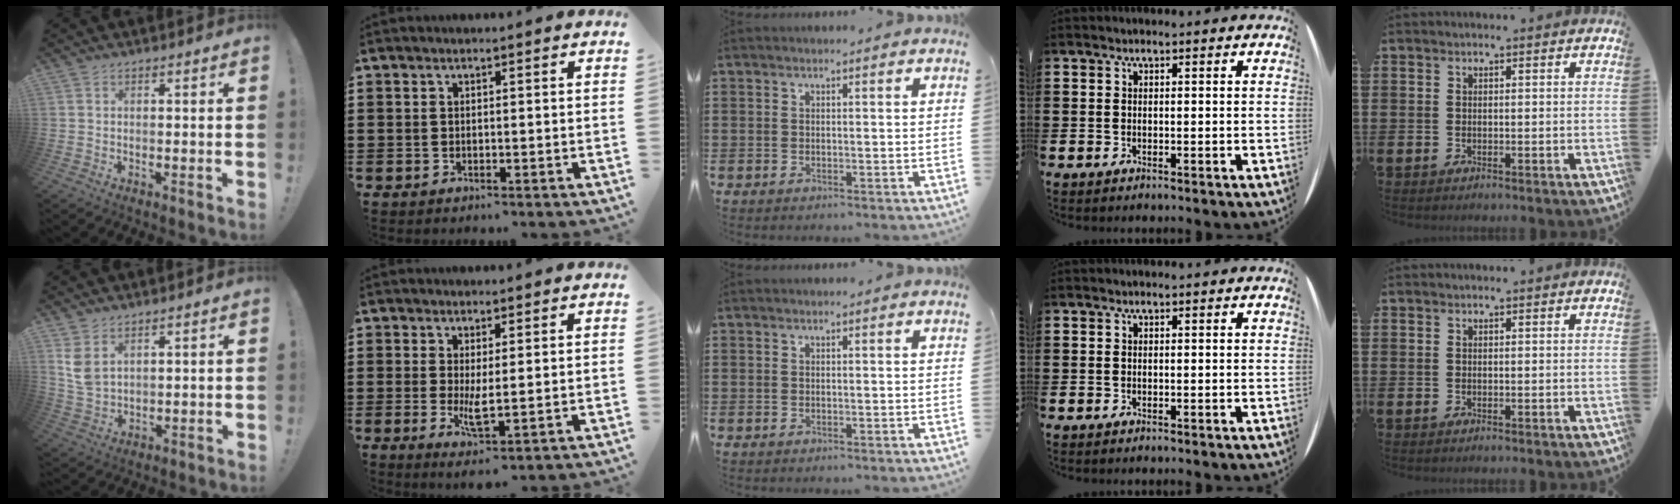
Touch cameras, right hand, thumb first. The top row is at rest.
{"thumb": {"total": 6.3, "force": [3.3, 3.8, 3.8], "torque": [-0.073, -0.014, 0.065]}, "index": {"total": 3.4, "force": [0.3, 0.8, 3.3], "torque": [-0.063, -0.008, 0.002]}}